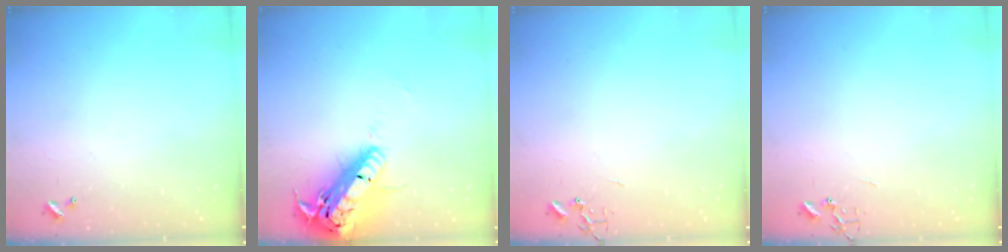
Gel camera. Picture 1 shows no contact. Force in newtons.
{"total": 21.3, "press": 20.9, "slide": 4.3}
{"total": 0.0}
{"total": 0.0}